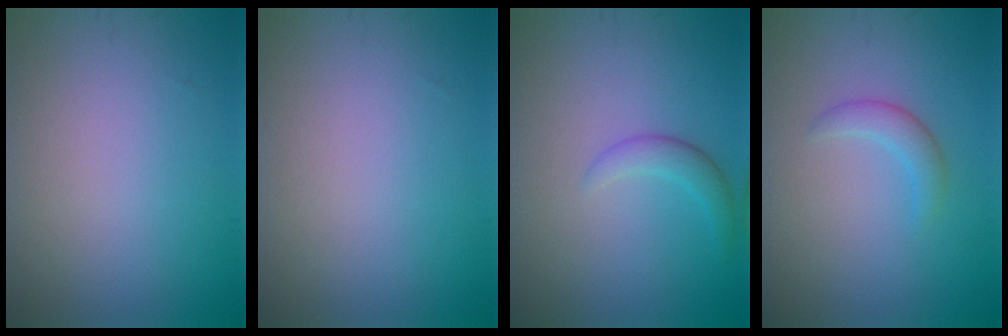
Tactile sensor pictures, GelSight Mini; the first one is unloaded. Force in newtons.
{"total": 0.0}
{"total": 1.7, "press": 1.7, "slide": 0.1}
{"total": 1.7, "press": 1.7, "slide": 0.2}